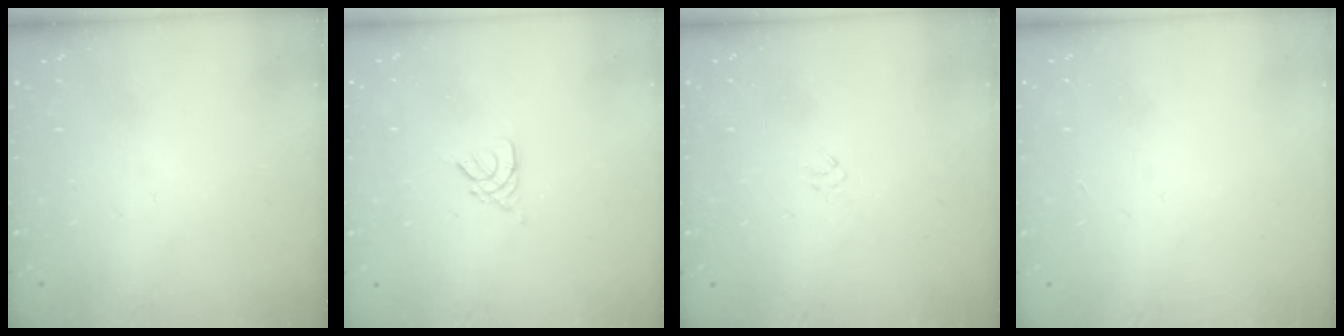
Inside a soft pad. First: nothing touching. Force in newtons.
{"total": 2.7, "press": 2.7, "slide": 0.5}
{"total": 1.3, "press": 1.2, "slide": 0.5}
{"total": 0.8, "press": 0.8, "slide": 0.2}